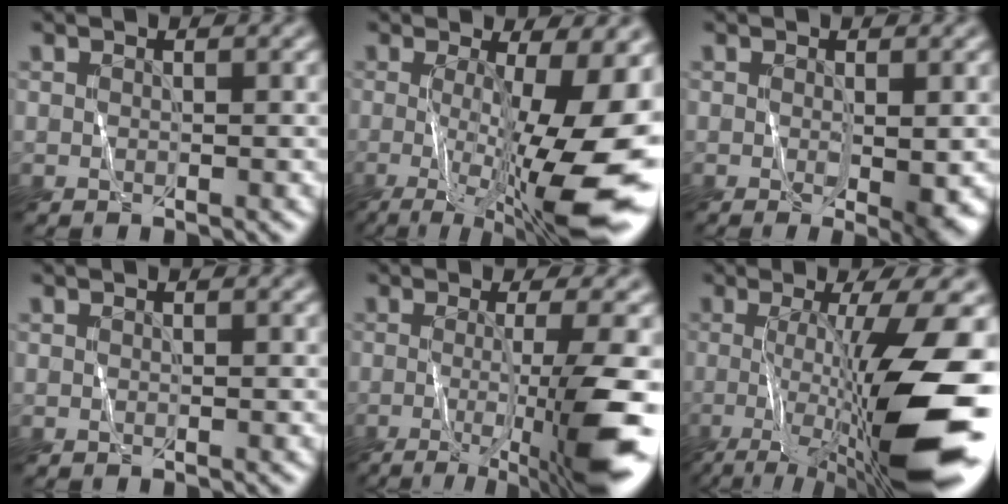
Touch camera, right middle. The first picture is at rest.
{"total": 14.0, "force": [-2.0, 3.7, 13.3], "torque": [-0.190, -0.018, -0.022]}
{"total": 2.7, "force": [-0.5, 0.2, 2.6], "torque": [-0.042, -0.010, -0.003]}
{"total": 0.0}
{"total": 8.9, "force": [-2.4, 1.4, 8.5], "torque": [-0.123, -0.009, -0.038]}
{"total": 12.0, "force": [-2.3, 2.5, 11.6], "torque": [-0.191, -0.018, -0.034]}